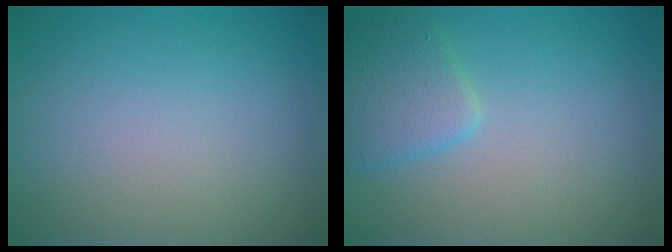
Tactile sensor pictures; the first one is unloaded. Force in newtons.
{"total": 2.8, "press": 2.8, "slide": 0.1}